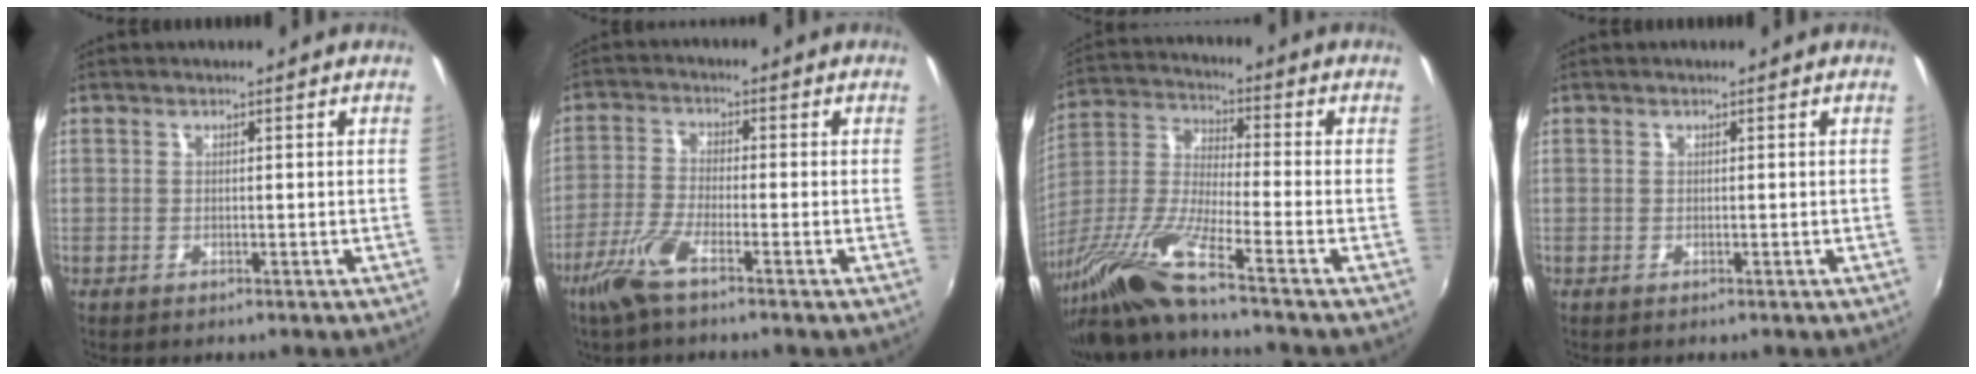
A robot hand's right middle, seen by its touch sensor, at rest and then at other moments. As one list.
[{"total": 6.8, "force": [-4.5, 0.5, 5.0], "torque": [-0.121, -0.008, -0.093]}, {"total": 12.7, "force": [-10.1, -1.4, 7.5], "torque": [-0.149, -0.014, -0.206]}, {"total": 0.0}]